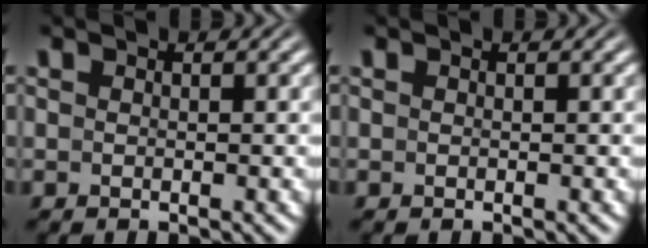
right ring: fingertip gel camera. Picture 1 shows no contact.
{"total": 0.0}